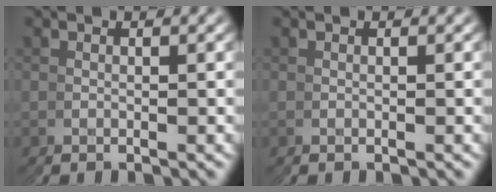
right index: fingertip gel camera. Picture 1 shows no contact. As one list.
[{"total": 0.0}]